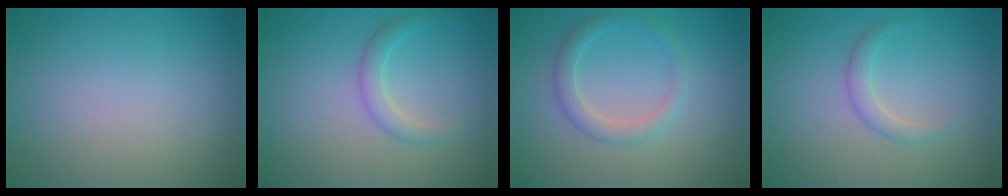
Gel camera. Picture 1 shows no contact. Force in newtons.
{"total": 1.7, "press": 1.7, "slide": 0.1}
{"total": 2.2, "press": 2.2, "slide": 0.2}
{"total": 1.4, "press": 1.4, "slide": 0.1}